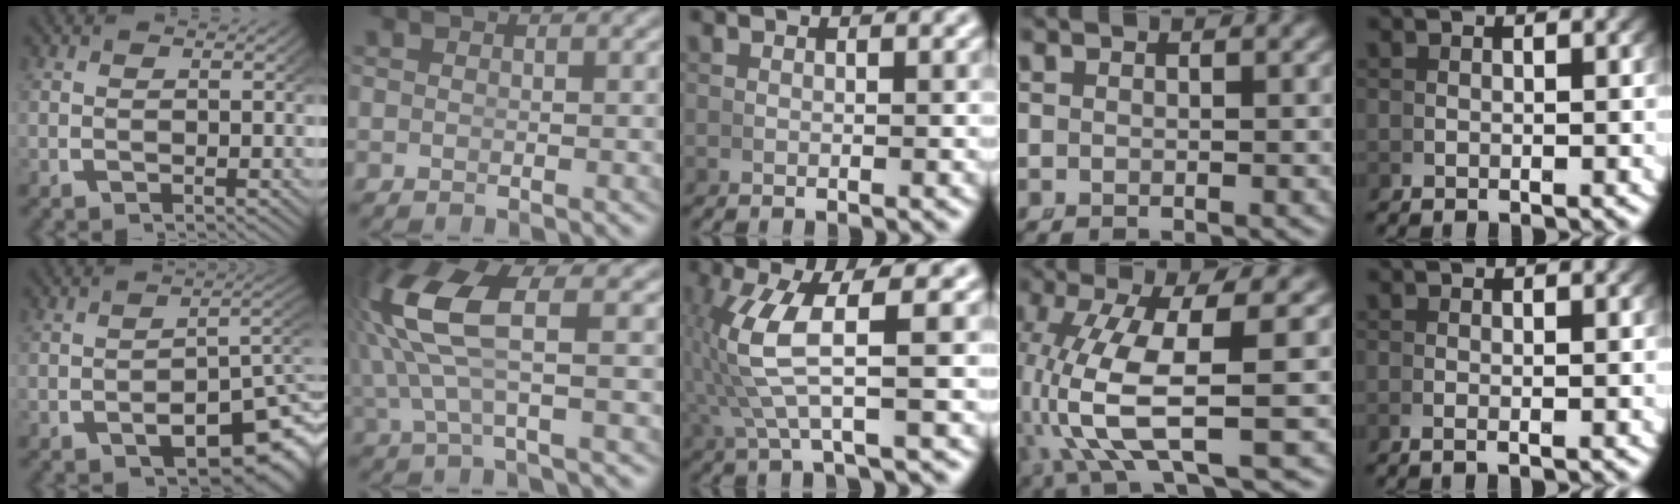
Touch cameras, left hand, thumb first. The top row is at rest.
{"thumb": {"total": 8.4, "force": [-2.2, 4.5, 6.7], "torque": [-0.082, -0.015, -0.017]}, "index": {"total": 7.2, "force": [1.4, 2.4, 6.6], "torque": [-0.156, -0.004, 0.031]}, "middle": {"total": 5.8, "force": [0.6, 1.5, 5.6], "torque": [-0.125, 0.007, 0.014]}, "ring": {"total": 7.4, "force": [-0.6, 2.2, 7.0], "torque": [-0.155, -0.026, 0.007]}, "little": {"total": 0.7, "force": [-0.3, 0.1, 0.7], "torque": [-0.025, -0.007, -0.004]}}